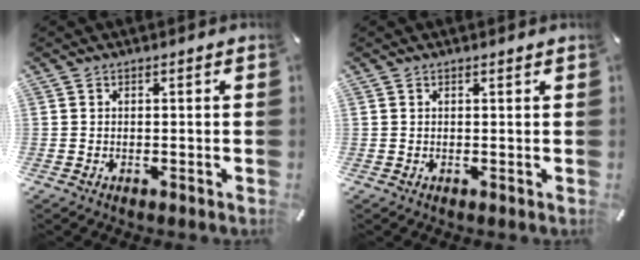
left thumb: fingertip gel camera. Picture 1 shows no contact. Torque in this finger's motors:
{"motor_torque": [-0.16, -0.23, -0.03, 0.03, -0.01]}